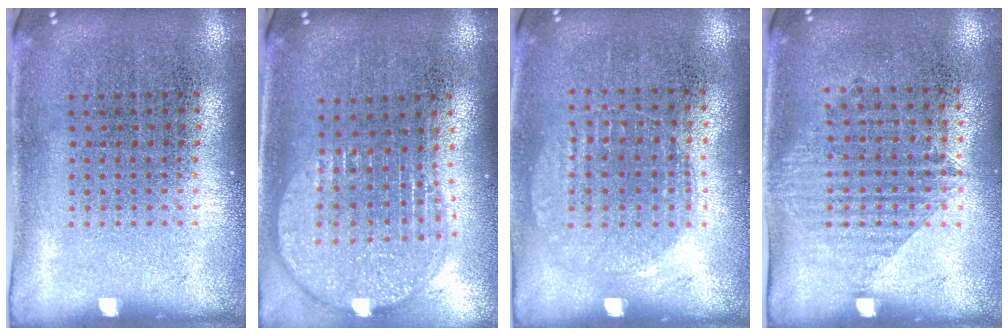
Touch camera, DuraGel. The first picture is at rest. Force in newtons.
{"total": 1.9, "press": 1.6, "slide": 1.1}
{"total": 0.9, "press": 0.8, "slide": 0.3}
{"total": 1.1, "press": 1.0, "slide": 0.5}